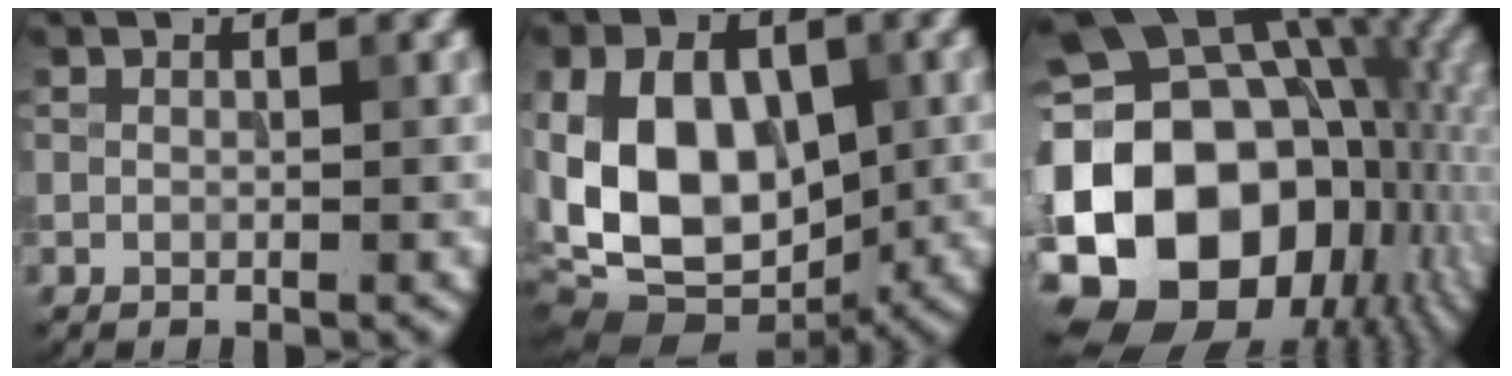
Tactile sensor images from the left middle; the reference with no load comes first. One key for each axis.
{"total": 12.0, "fx": -1.1, "fy": 7.8, "fz": 9.0, "tx": -0.168, "ty": 0.000, "tz": -0.032}
{"total": 22.2, "fx": -3.5, "fy": 16.7, "fz": 14.2, "tx": -0.275, "ty": -0.007, "tz": -0.052}